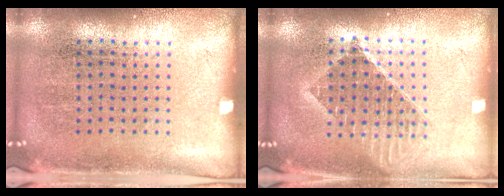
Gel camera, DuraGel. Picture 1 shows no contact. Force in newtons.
{"total": 1.5, "press": 1.3, "slide": 0.8}